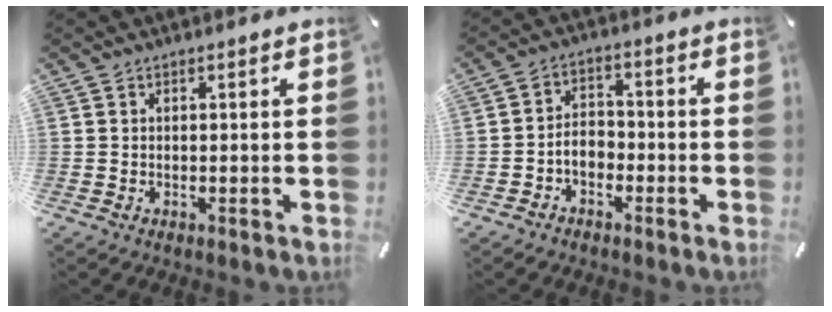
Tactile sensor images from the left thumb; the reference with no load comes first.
{"total": 4.7, "force": [-2.4, 3.3, 2.2], "torque": [-0.046, 0.015, -0.047]}